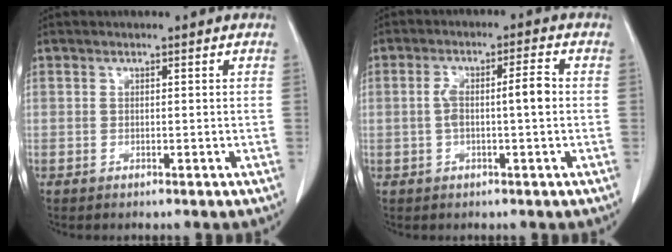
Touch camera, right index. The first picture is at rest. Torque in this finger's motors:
{"motor_torque": [0.16, 0.05, 0.11, 0.03]}